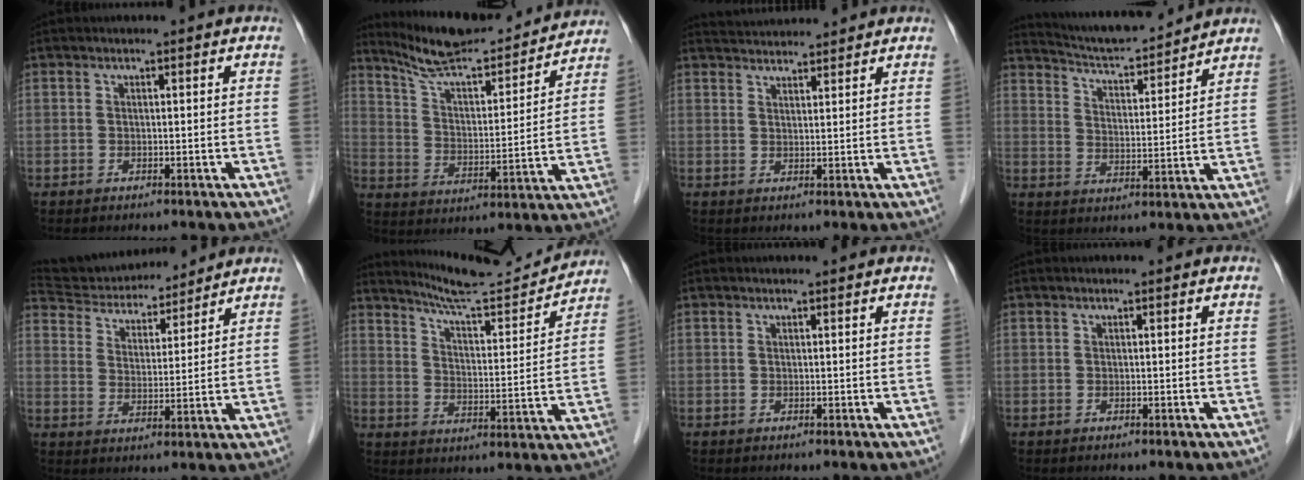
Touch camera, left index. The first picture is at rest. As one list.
[{"total": 18.2, "force": [17.0, 2.3, 6.1], "torque": [-0.100, -0.006, 0.258]}, {"total": 6.1, "force": [6.0, 0.4, 1.0], "torque": [-0.023, 0.034, 0.091]}, {"total": 12.8, "force": [12.2, 0.9, 3.8], "torque": [-0.068, 0.010, 0.191]}, {"total": 14.8, "force": [14.0, 3.2, 3.7], "torque": [-0.064, 0.023, 0.232]}, {"total": 14.2, "force": [13.8, 0.0, 3.4], "torque": [-0.060, -0.015, 0.202]}, {"total": 1.4, "force": [1.3, 0.0, 0.4], "torque": [-0.008, 0.011, 0.019]}, {"total": 0.5, "force": [0.5, 0.0, 0.2], "torque": [-0.005, 0.006, 0.007]}]